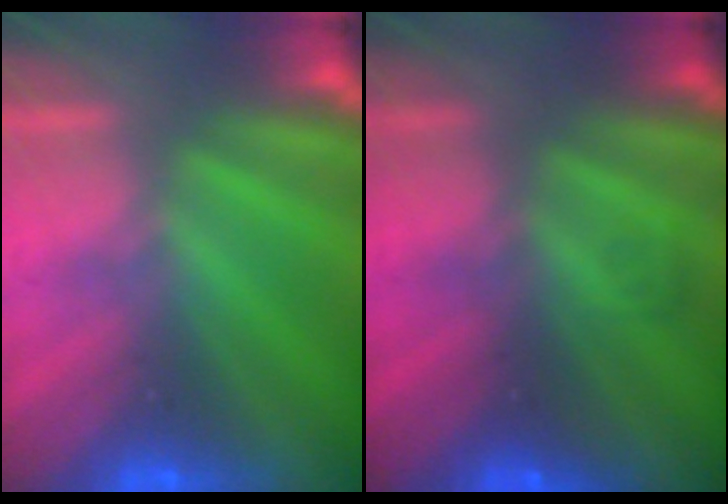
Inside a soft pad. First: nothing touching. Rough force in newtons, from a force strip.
{"total": 1.7}